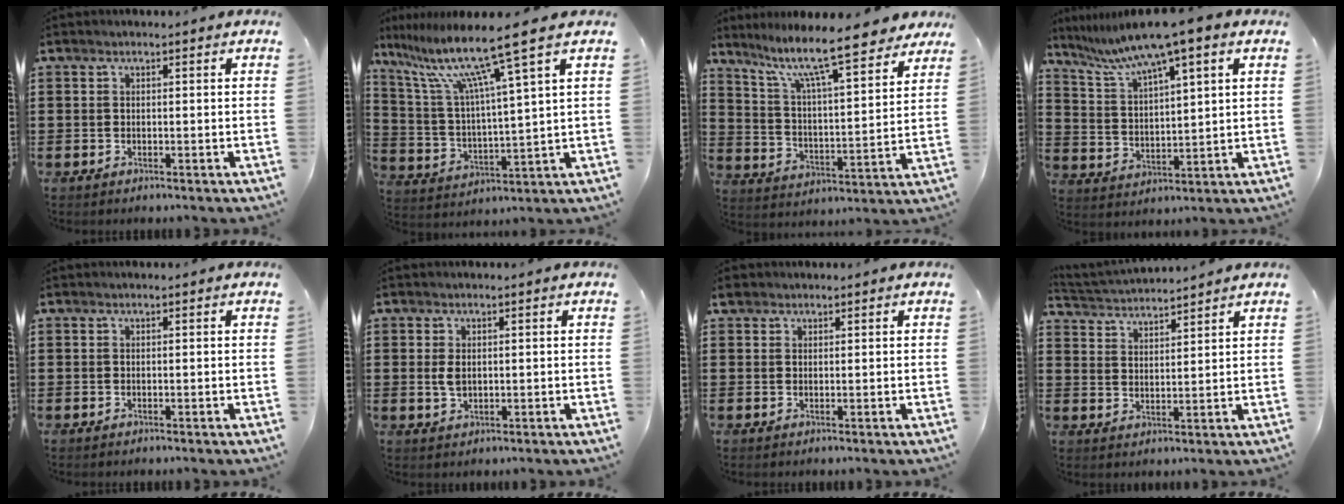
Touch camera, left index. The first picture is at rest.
{"total": 12.3, "force": [8.4, 0.2, 9.0], "torque": [-0.202, -0.035, 0.134]}
{"total": 10.8, "force": [8.9, 1.0, 6.1], "torque": [-0.133, -0.056, 0.144]}
{"total": 8.5, "force": [6.4, 0.1, 5.6], "torque": [-0.129, -0.030, 0.107]}
{"total": 0.0}
{"total": 2.2, "force": [0.3, 1.3, 1.8], "torque": [-0.046, 0.001, 0.003]}
{"total": 1.5, "force": [1.2, 0.8, 0.3], "torque": [-0.011, 0.006, 0.023]}
{"total": 3.1, "force": [3.1, -0.1, -0.1], "torque": [-0.012, -0.014, 0.053]}